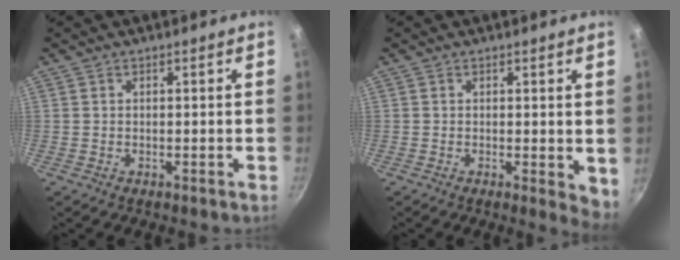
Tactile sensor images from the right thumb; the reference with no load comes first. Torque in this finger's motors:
{"motor_torque": [0.02, 0.35, 0.64, -0.18, 0.01]}